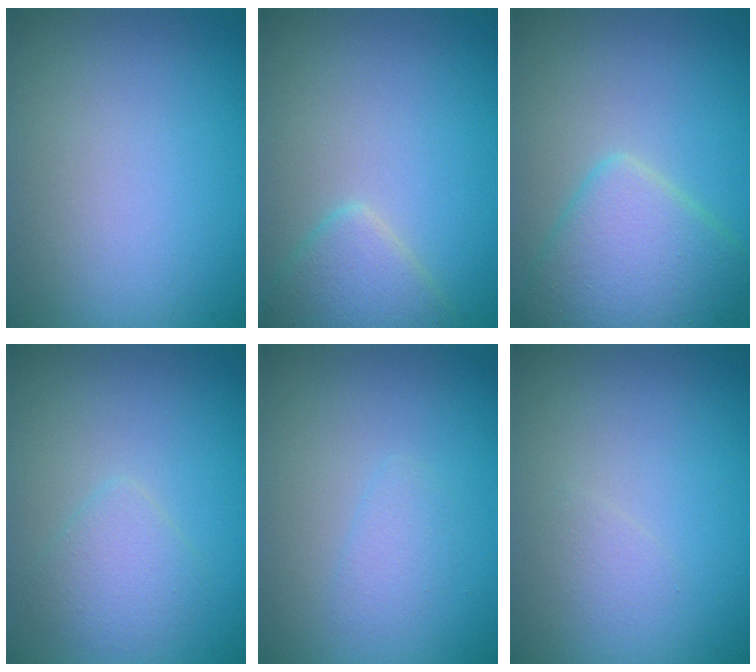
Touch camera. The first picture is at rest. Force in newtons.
{"total": 2.8, "press": 2.8, "slide": 0.1}
{"total": 5.3, "press": 5.3, "slide": 0.3}
{"total": 2.0, "press": 1.9, "slide": 0.1}
{"total": 1.1, "press": 1.1, "slide": 0.0}
{"total": 0.8, "press": 0.8, "slide": 0.0}